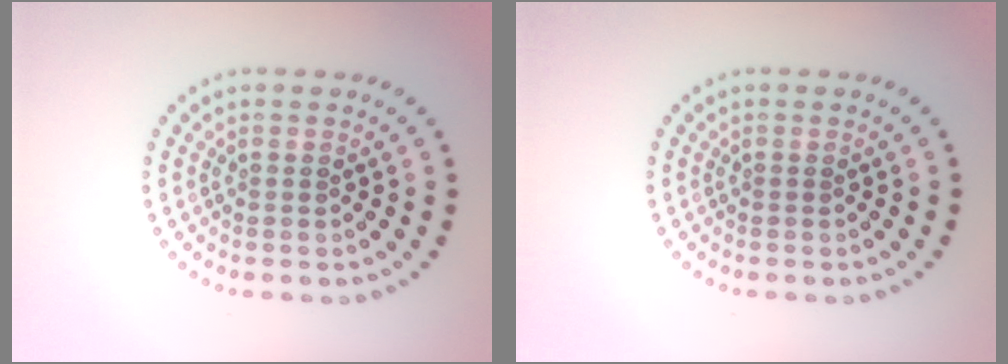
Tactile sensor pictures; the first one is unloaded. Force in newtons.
{"total": 0.0}